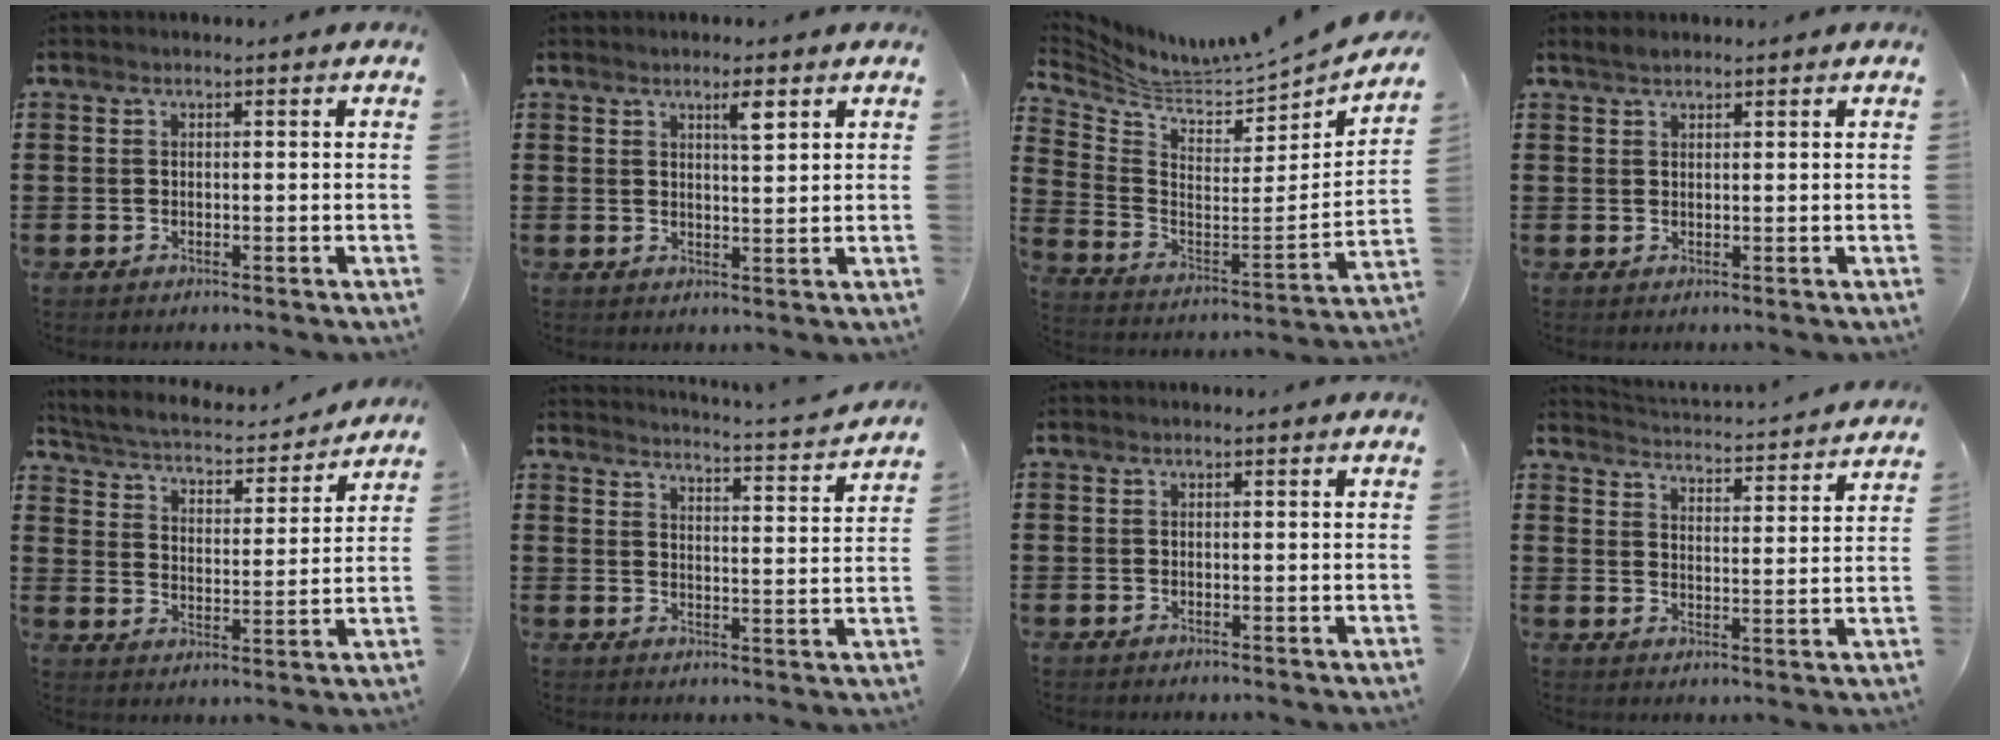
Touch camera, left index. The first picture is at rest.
{"total": 3.1, "force": [1.9, 0.6, 2.4], "torque": [-0.036, -0.004, 0.027]}
{"total": 3.5, "force": [3.4, 0.0, 0.7], "torque": [-0.043, -0.052, 0.049]}
{"total": 1.2, "force": [1.0, 0.4, 0.3], "torque": [-0.008, 0.001, 0.019]}
{"total": 3.1, "force": [3.0, 0.4, 0.9], "torque": [-0.040, -0.029, 0.040]}
{"total": 2.9, "force": [2.7, -0.9, 0.7], "torque": [-0.022, -0.037, 0.036]}
{"total": 0.0}
{"total": 3.0, "force": [2.9, -0.6, 0.0], "torque": [-0.020, -0.032, 0.043]}